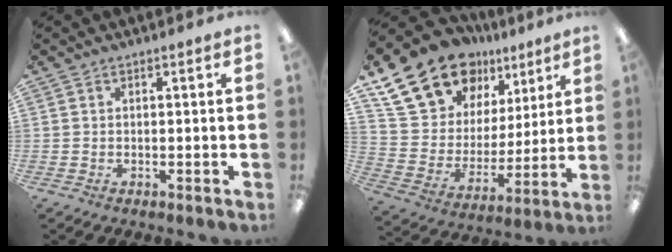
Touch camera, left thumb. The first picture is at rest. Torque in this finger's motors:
{"motor_torque": [1.30, 1.38, 1.41, -1.36, 0.37]}